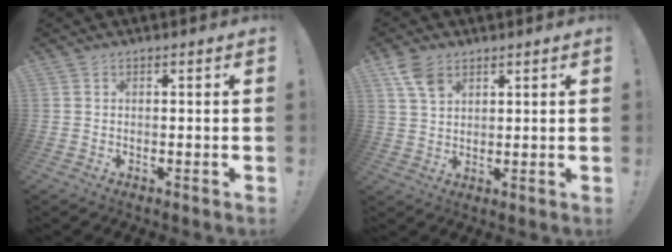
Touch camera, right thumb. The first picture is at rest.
{"total": 6.7, "force": [4.0, 3.8, 3.9], "torque": [-0.068, -0.014, 0.078]}